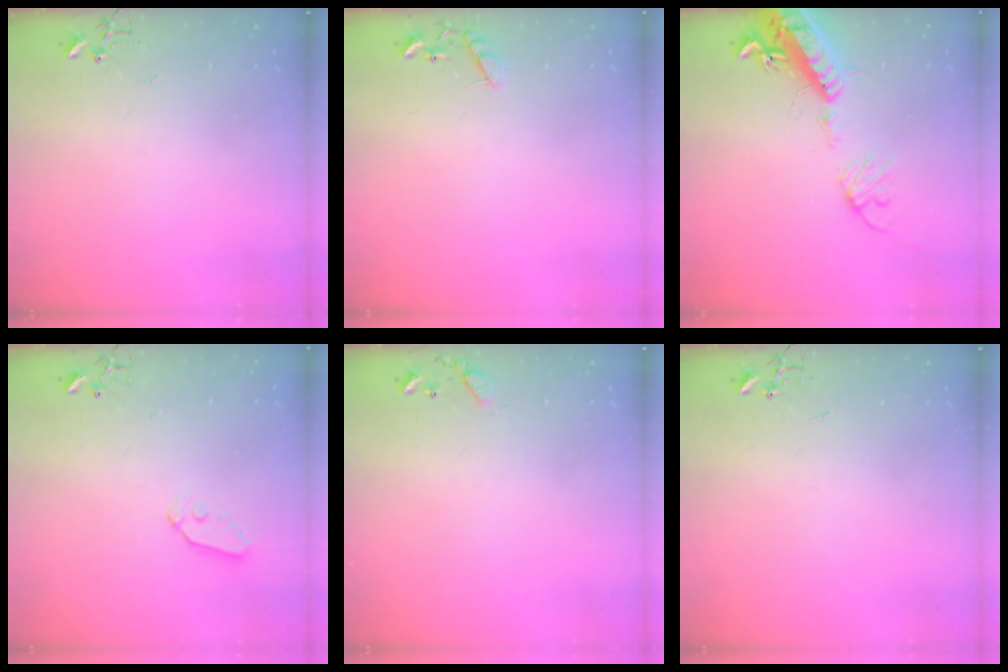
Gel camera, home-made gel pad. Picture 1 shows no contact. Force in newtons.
{"total": 8.8, "press": 8.8, "slide": 0.4}
{"total": 17.2, "press": 16.7, "slide": 3.9}
{"total": 6.0, "press": 6.0, "slide": 0.2}
{"total": 7.7, "press": 7.6, "slide": 0.5}
{"total": 0.0}